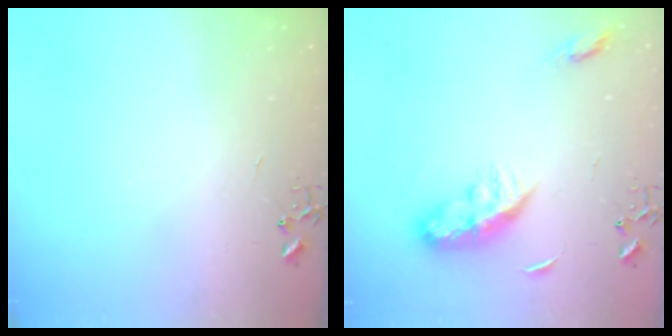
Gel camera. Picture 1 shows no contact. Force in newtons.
{"total": 9.6, "press": 9.6, "slide": 0.1}